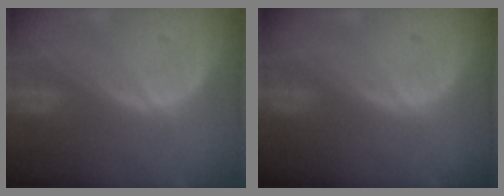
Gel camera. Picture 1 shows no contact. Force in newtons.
{"total": 0.0}